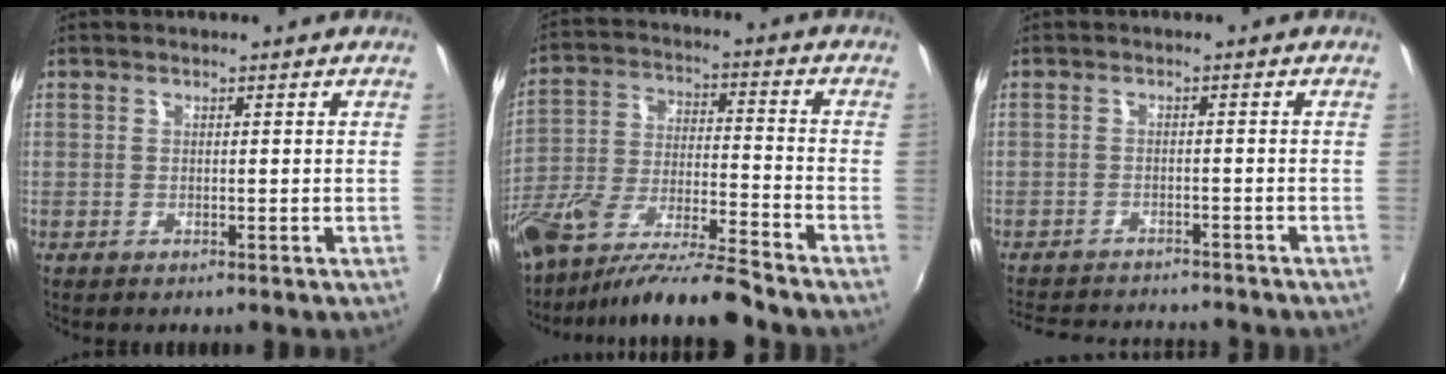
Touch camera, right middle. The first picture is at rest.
{"total": 15.3, "force": [-12.7, 1.3, 8.4], "torque": [-0.173, -0.025, -0.232]}
{"total": 11.3, "force": [-10.3, 2.7, 3.9], "torque": [-0.095, -0.009, -0.151]}